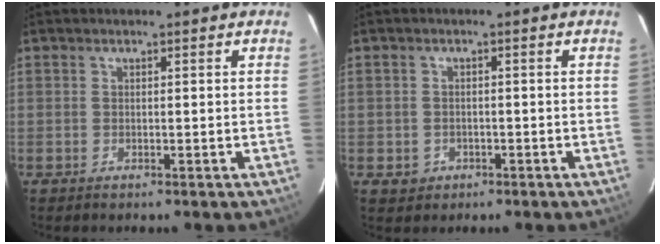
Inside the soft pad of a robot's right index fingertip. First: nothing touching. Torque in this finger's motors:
{"motor_torque": [-0.81, -0.42, -0.68, -0.21]}